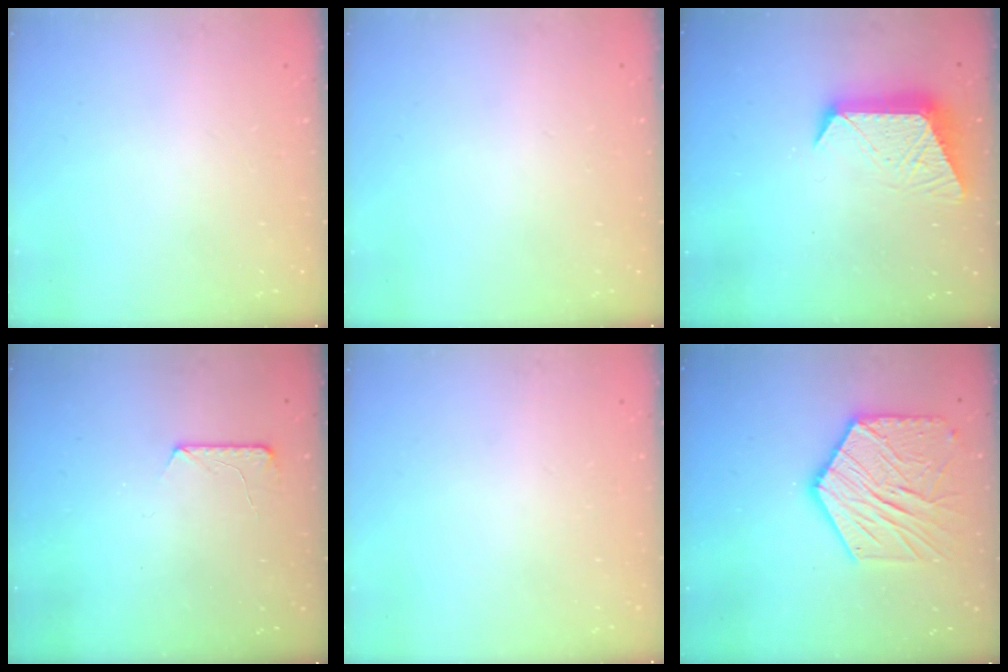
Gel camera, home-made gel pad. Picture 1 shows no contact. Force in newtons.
{"total": 0.0}
{"total": 10.3, "press": 10.3, "slide": 0.8}
{"total": 6.8, "press": 6.8, "slide": 0.6}
{"total": 0.0}
{"total": 18.2, "press": 18.1, "slide": 1.6}